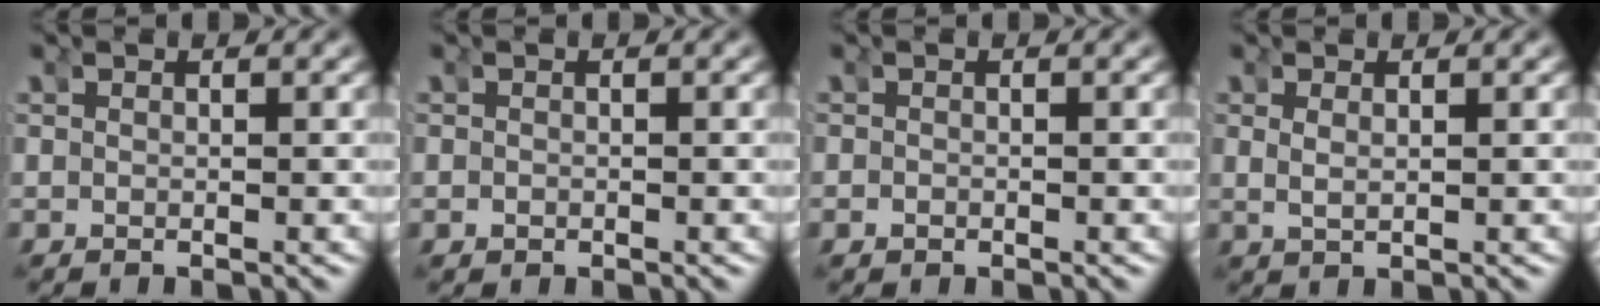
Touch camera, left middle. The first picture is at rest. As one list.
[{"total": 0.8, "force": [0.6, 0.6, 0.1], "torque": [-0.002, 0.000, 0.011]}, {"total": 1.1, "force": [0.6, 0.9, 0.1], "torque": [-0.008, -0.003, 0.012]}, {"total": 2.1, "force": [1.1, -1.7, 0.0], "torque": [-0.001, 0.006, 0.023]}]